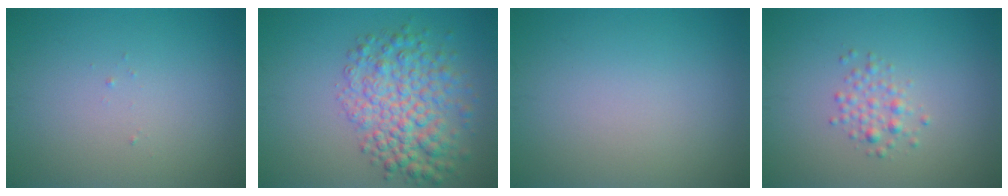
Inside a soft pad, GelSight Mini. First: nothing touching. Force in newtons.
{"total": 6.3, "press": 6.2, "slide": 0.2}
{"total": 0.0}
{"total": 1.7, "press": 1.7, "slide": 0.1}